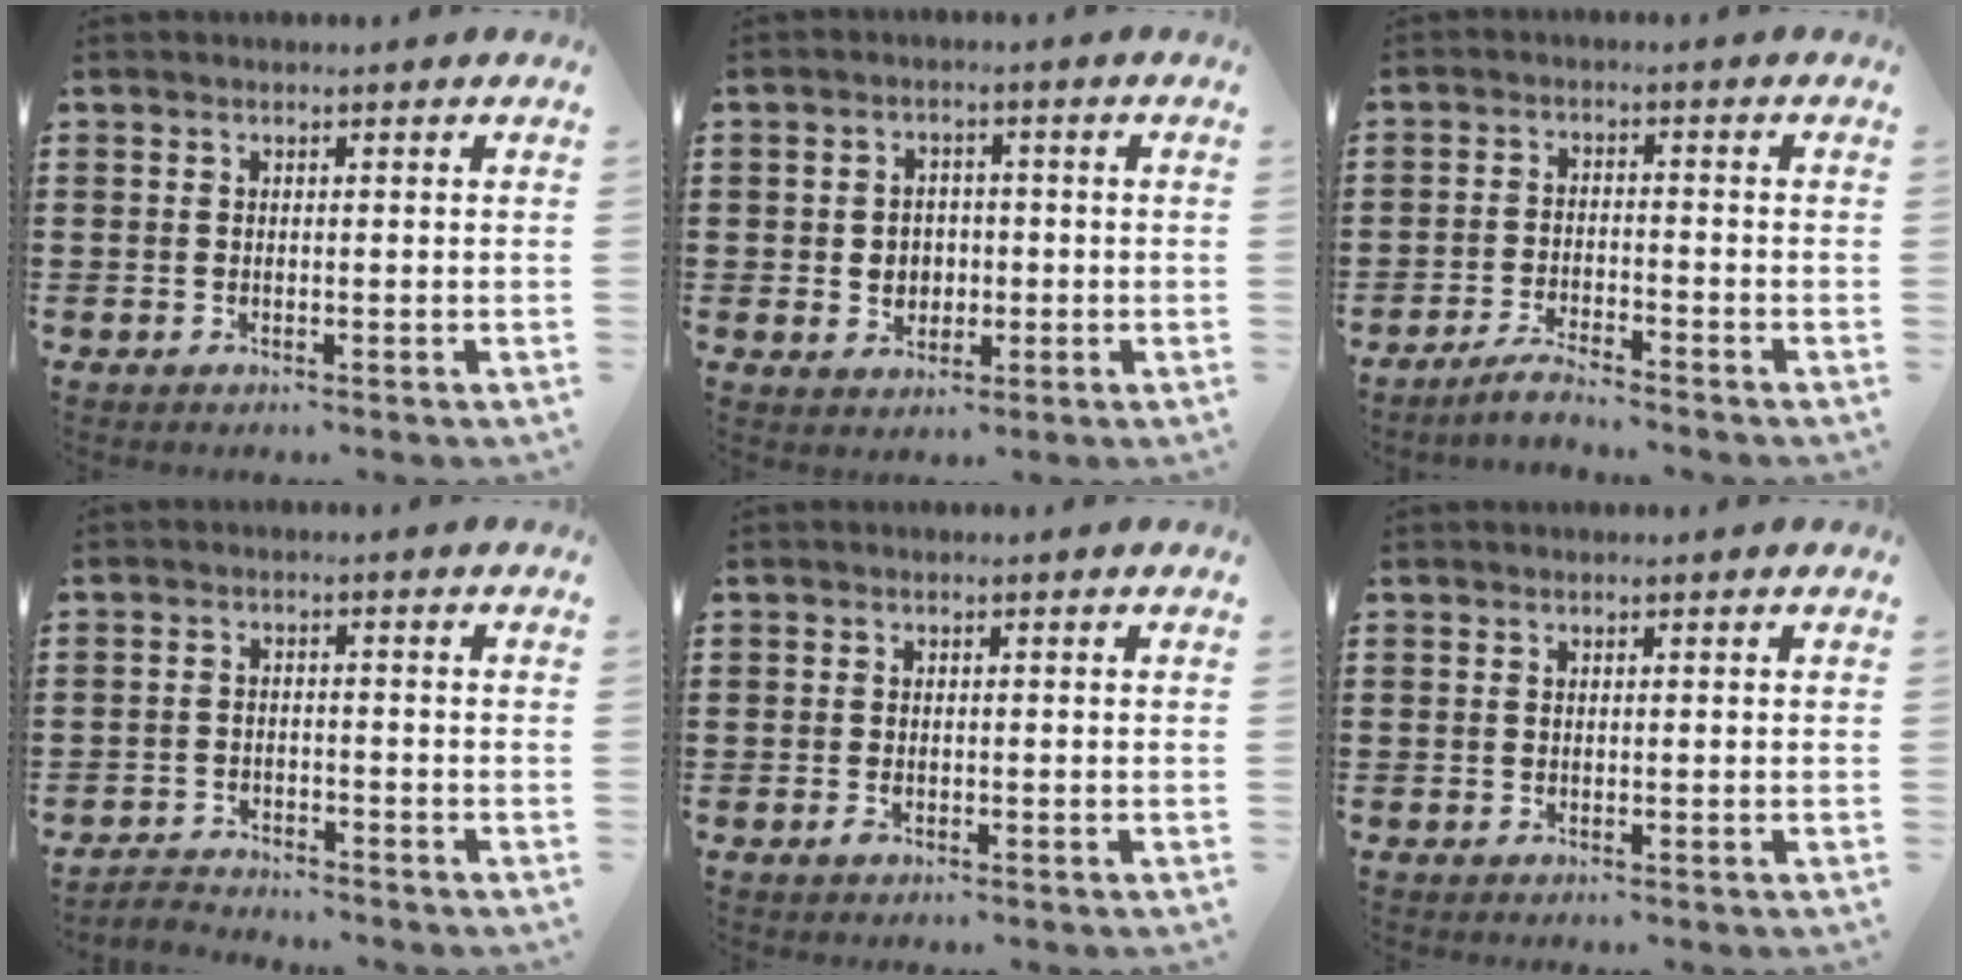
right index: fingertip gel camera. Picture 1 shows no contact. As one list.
[{"total": 3.2, "force": [-0.3, 3.0, 1.2], "torque": [-0.024, 0.004, -0.013]}, {"total": 3.3, "force": [-3.2, -0.1, 0.8], "torque": [-0.023, 0.002, -0.066]}, {"total": 2.6, "force": [-2.6, 0.2, -0.2], "torque": [-0.004, -0.001, -0.056]}, {"total": 0.9, "force": [-0.5, 0.3, 0.7], "torque": [-0.024, -0.010, -0.009]}, {"total": 0.0}]